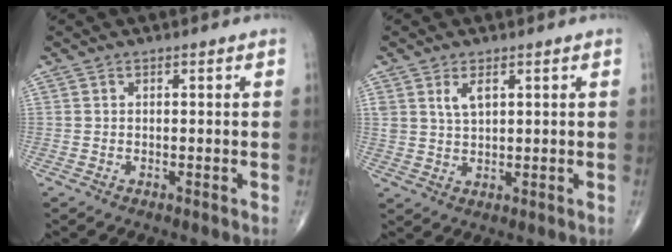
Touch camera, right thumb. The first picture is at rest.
{"total": 3.5, "force": [1.7, 1.7, 2.5], "torque": [-0.042, -0.008, 0.036]}